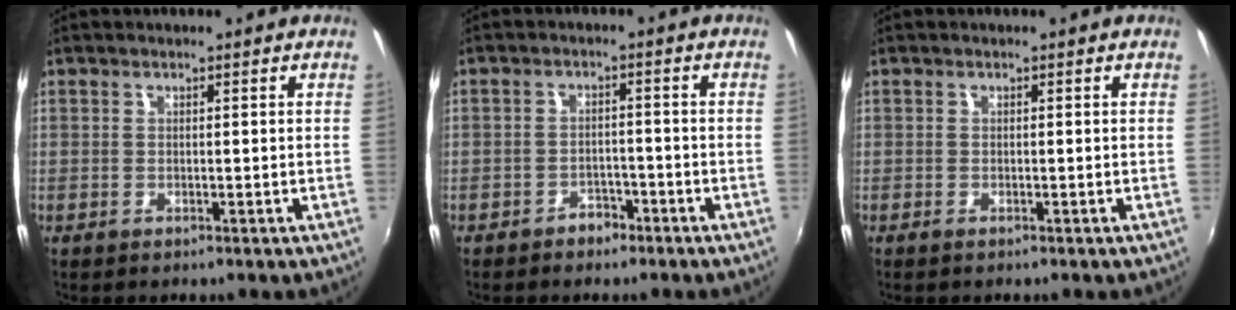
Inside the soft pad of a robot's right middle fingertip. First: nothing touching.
{"total": 3.0, "force": [-2.3, 1.7, 0.7], "torque": [-0.016, 0.010, -0.030]}
{"total": 0.6, "force": [-0.4, 0.2, 0.3], "torque": [-0.007, -0.003, -0.008]}